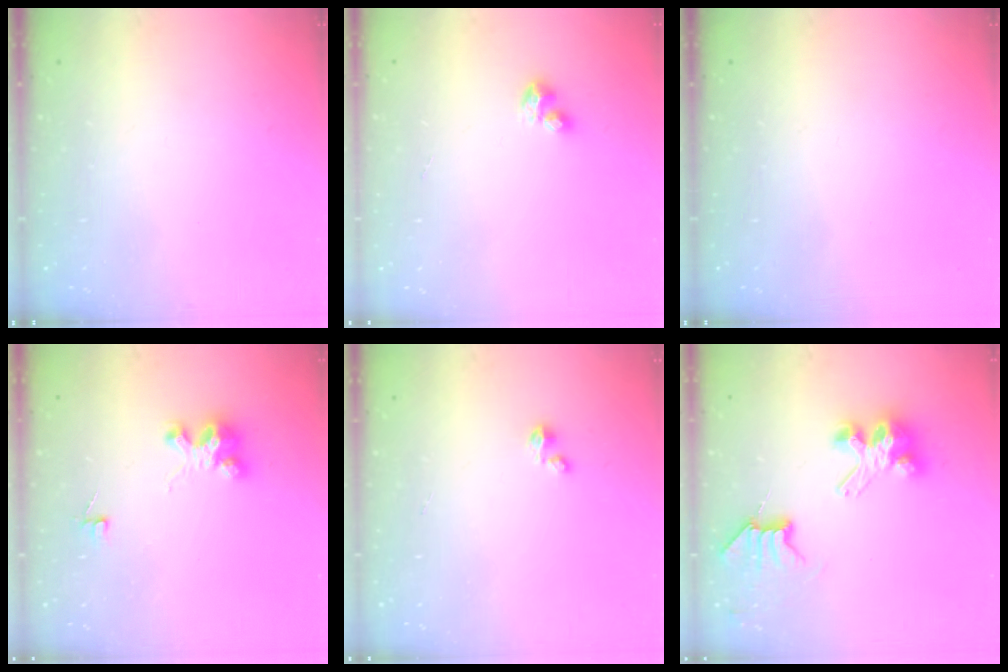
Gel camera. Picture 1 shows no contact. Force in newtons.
{"total": 2.8, "press": 2.8, "slide": 0.2}
{"total": 0.0}
{"total": 4.1, "press": 4.1, "slide": 0.2}
{"total": 1.4, "press": 1.4, "slide": 0.2}
{"total": 7.4, "press": 7.4, "slide": 0.2}